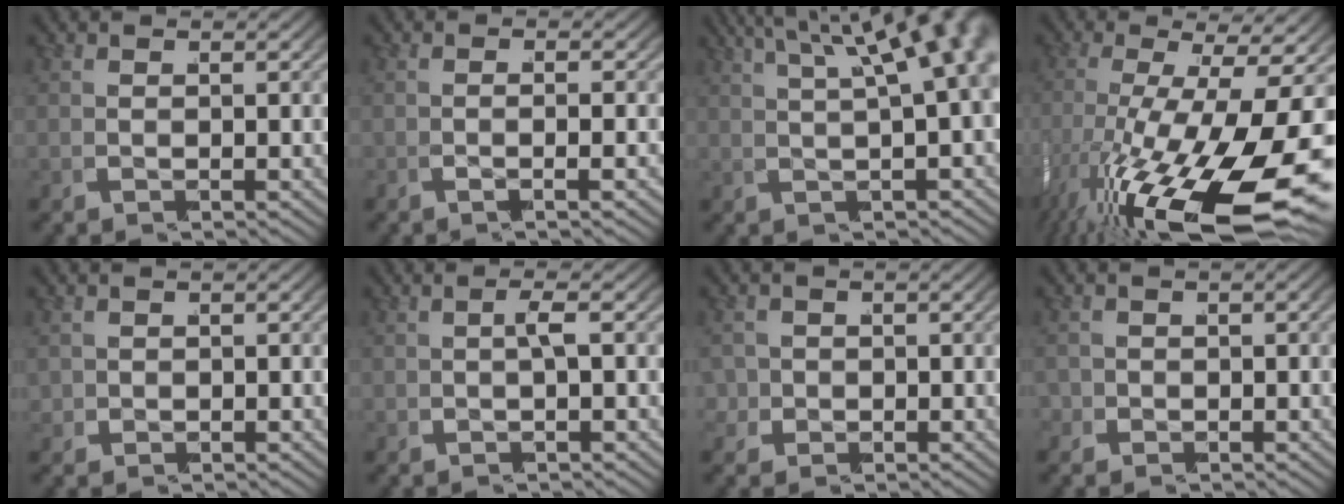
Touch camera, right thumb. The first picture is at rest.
{"total": 1.8, "force": [-1.0, 0.4, 1.4], "torque": [-0.031, 0.000, -0.023]}
{"total": 7.6, "force": [3.0, 3.5, 6.0], "torque": [-0.056, 0.023, 0.035]}
{"total": 17.0, "force": [-5.5, 8.7, 13.5], "torque": [-0.267, -0.058, -0.052]}
{"total": 0.8, "force": [-0.2, 0.7, 0.2], "torque": [-0.002, -0.001, 0.001]}
{"total": 1.5, "force": [-0.3, 0.3, 1.4], "torque": [-0.025, 0.010, -0.007]}
{"total": 2.5, "force": [-1.1, 2.2, 0.7], "torque": [-0.029, -0.016, -0.011]}
{"total": 1.9, "force": [-0.9, 1.5, 0.6], "torque": [-0.010, -0.003, -0.016]}